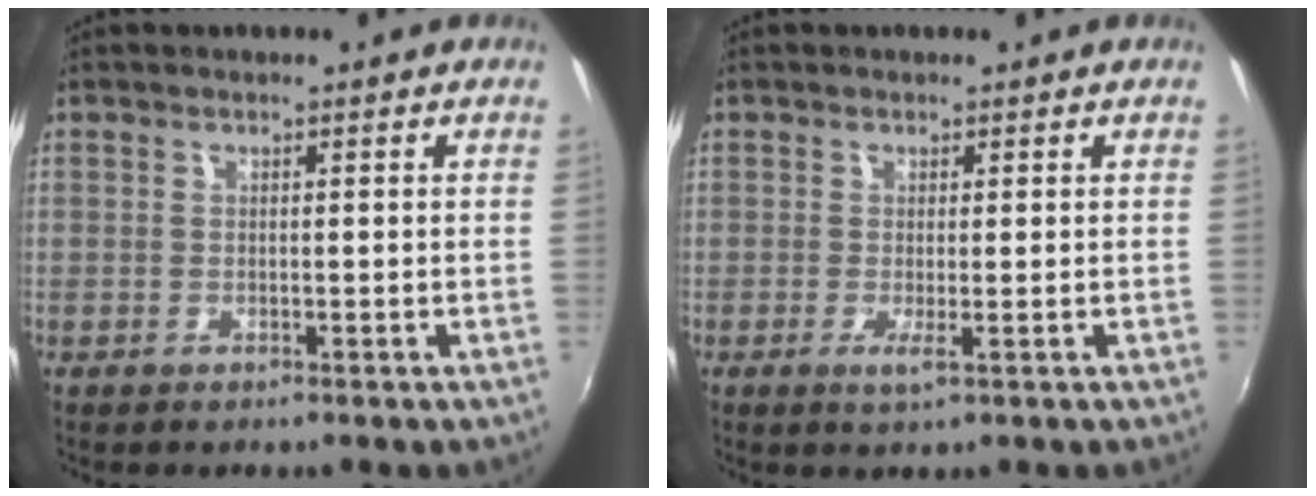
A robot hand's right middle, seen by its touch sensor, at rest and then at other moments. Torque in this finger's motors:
{"motor_torque": [0.89, -1.24, 0.07, 0.06]}